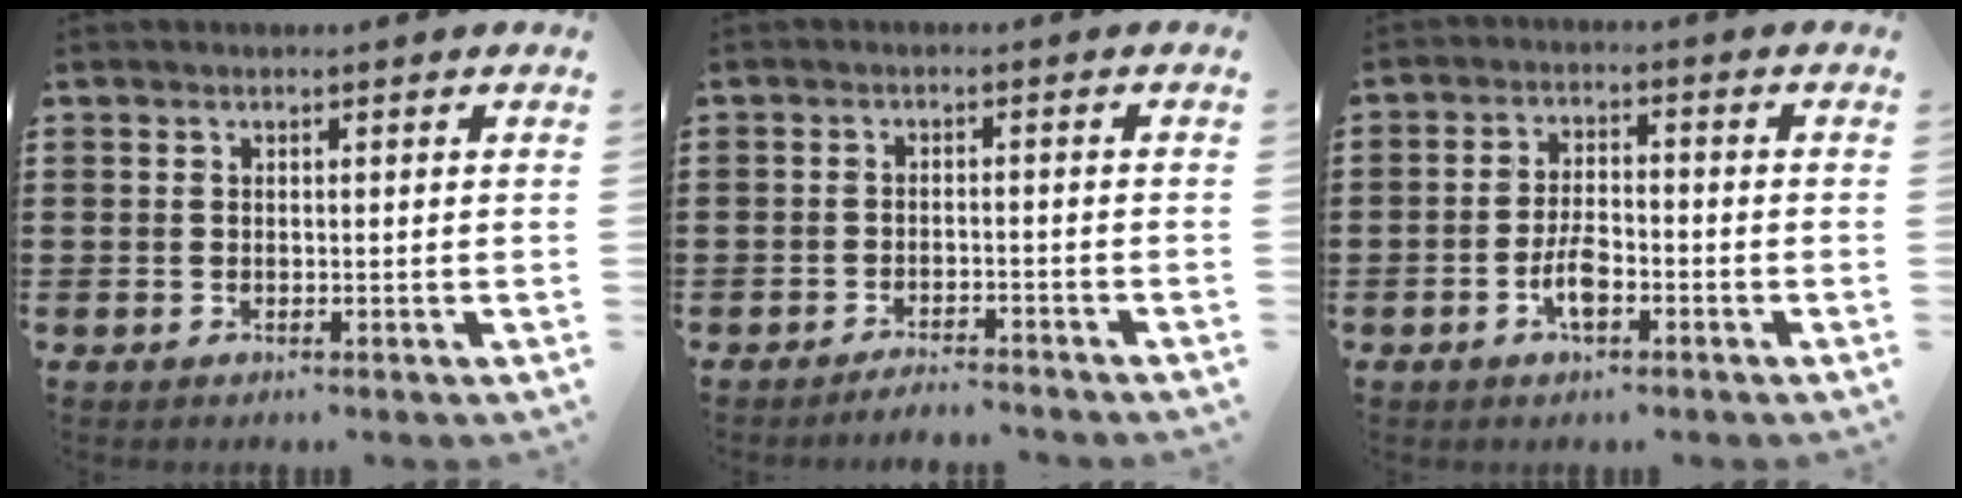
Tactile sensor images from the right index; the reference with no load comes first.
{"total": 2.5, "force": [-2.5, 0.0, 0.3], "torque": [-0.009, 0.001, -0.051]}
{"total": 4.7, "force": [-2.0, 2.0, 3.7], "torque": [-0.085, 0.001, -0.043]}